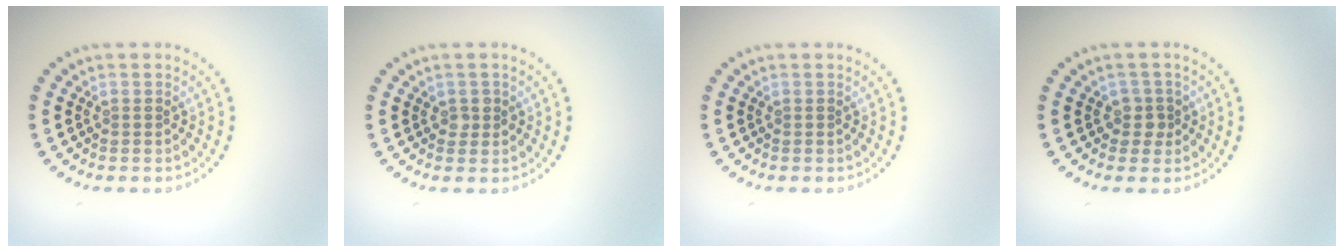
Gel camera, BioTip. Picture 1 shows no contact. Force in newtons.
{"total": 1.0, "press": 1.0, "slide": 0.1}
{"total": 0.0}
{"total": 1.7, "press": 1.4, "slide": 0.9}